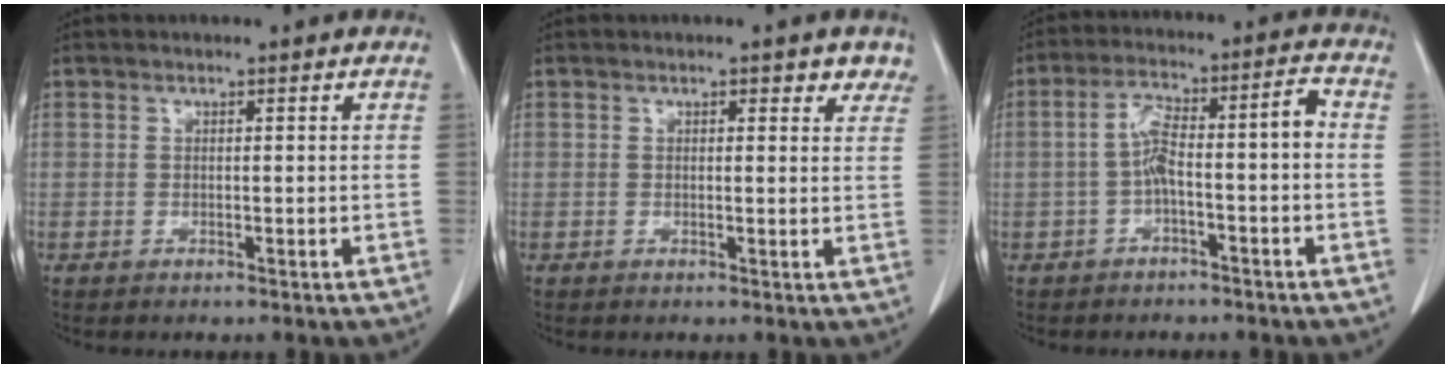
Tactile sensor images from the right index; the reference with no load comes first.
{"total": 2.9, "force": [2.0, 1.3, 1.6], "torque": [0.000, -0.004, 0.015]}
{"total": 7.4, "force": [-1.5, 1.1, 7.2], "torque": [-0.130, 0.038, -0.027]}